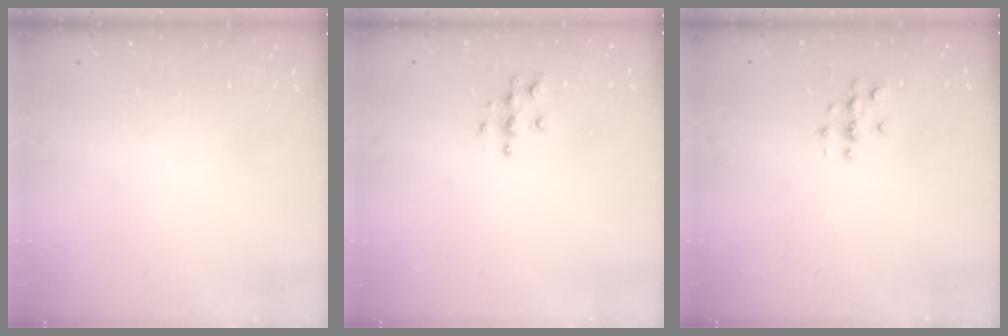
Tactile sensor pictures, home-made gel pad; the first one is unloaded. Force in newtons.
{"total": 4.9, "press": 4.9, "slide": 0.1}
{"total": 2.7, "press": 2.7, "slide": 0.3}